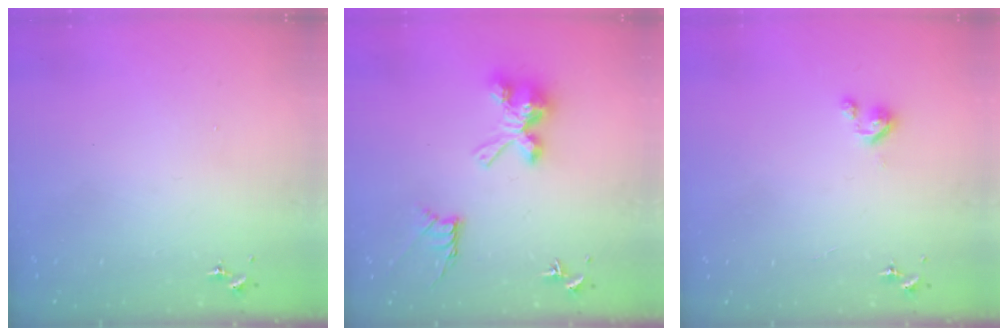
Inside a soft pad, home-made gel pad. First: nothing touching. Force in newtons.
{"total": 11.6, "press": 11.6, "slide": 0.3}
{"total": 2.8, "press": 2.8, "slide": 0.3}